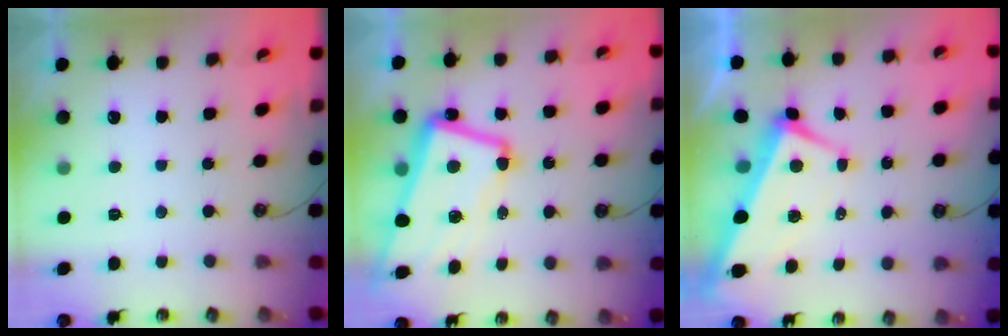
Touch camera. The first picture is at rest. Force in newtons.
{"total": 8.8, "press": 8.5, "slide": 2.1}
{"total": 1.4, "press": 1.0, "slide": 1.0}